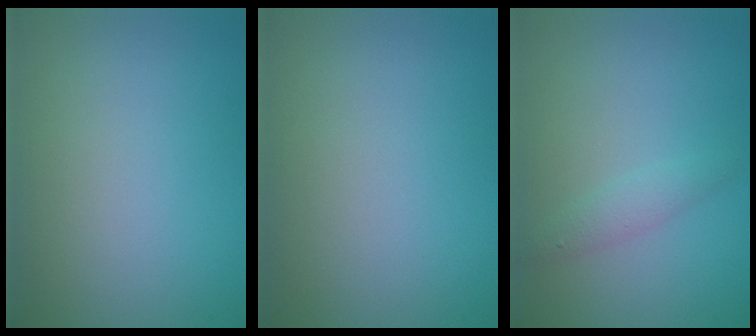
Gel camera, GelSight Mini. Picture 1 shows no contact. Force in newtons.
{"total": 0.0}
{"total": 1.4, "press": 1.4, "slide": 0.0}